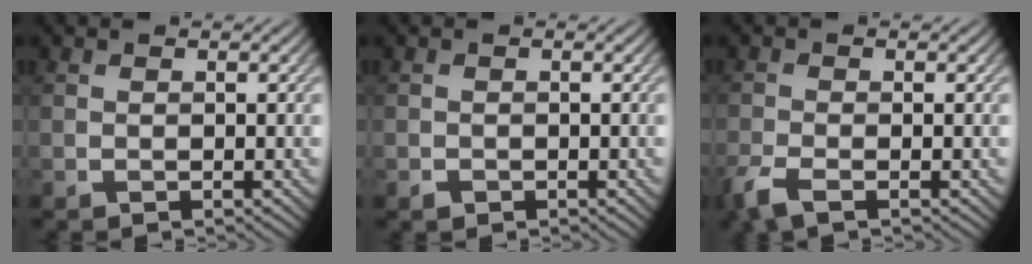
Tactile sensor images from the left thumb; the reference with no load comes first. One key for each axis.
{"total": 0.5, "fx": -0.3, "fy": 0.4, "fz": 0.2, "tx": -0.002, "ty": -0.001, "tz": -0.008}
{"total": 2.9, "fx": -1.9, "fy": 0.5, "fz": 2.1, "tx": -0.050, "ty": -0.003, "tz": -0.050}